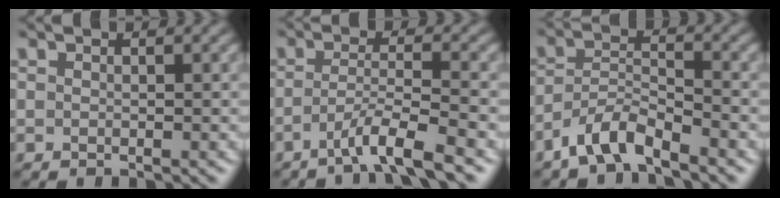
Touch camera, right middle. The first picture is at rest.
{"total": 4.5, "force": [-2.7, 0.5, 3.5], "torque": [-0.059, 0.004, -0.058]}
{"total": 4.2, "force": [-3.3, 1.2, 2.3], "torque": [-0.044, 0.006, -0.074]}